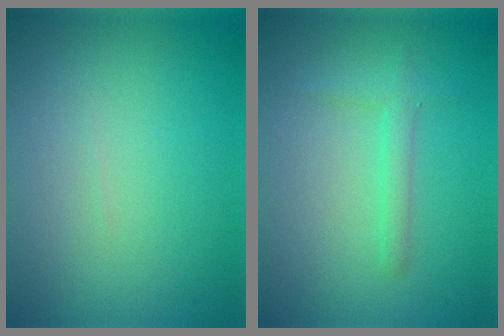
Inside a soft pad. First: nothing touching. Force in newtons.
{"total": 1.7, "press": 1.7, "slide": 0.1}